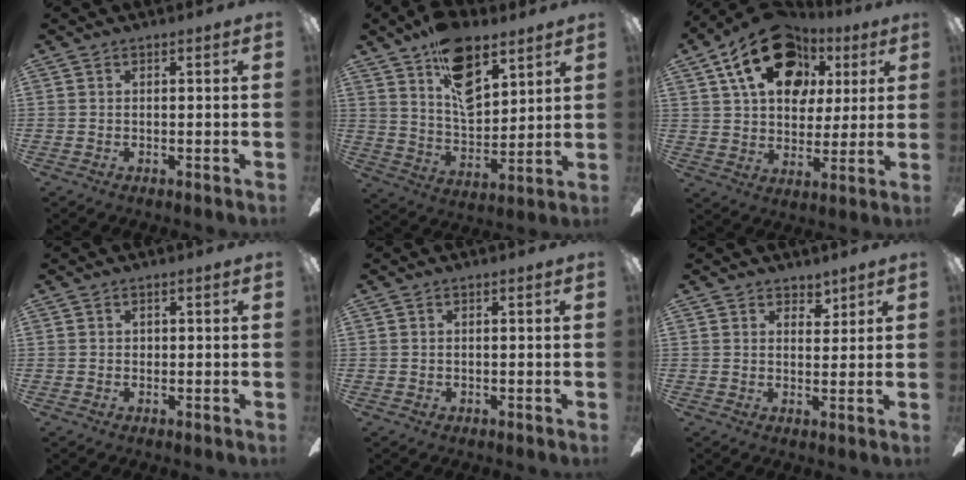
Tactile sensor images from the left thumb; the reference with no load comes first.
{"total": 15.5, "force": [9.4, 8.0, 9.4], "torque": [-0.147, -0.040, 0.168]}
{"total": 20.5, "force": [9.9, 13.1, 12.4], "torque": [-0.194, -0.032, 0.176]}
{"total": 1.0, "force": [-0.2, 0.9, 0.3], "torque": [-0.007, 0.005, -0.005]}
{"total": 0.7, "force": [-0.3, 0.6, 0.4], "torque": [-0.007, 0.004, -0.006]}
{"total": 3.3, "force": [2.7, 1.8, 0.6], "torque": [0.006, -0.014, 0.045]}